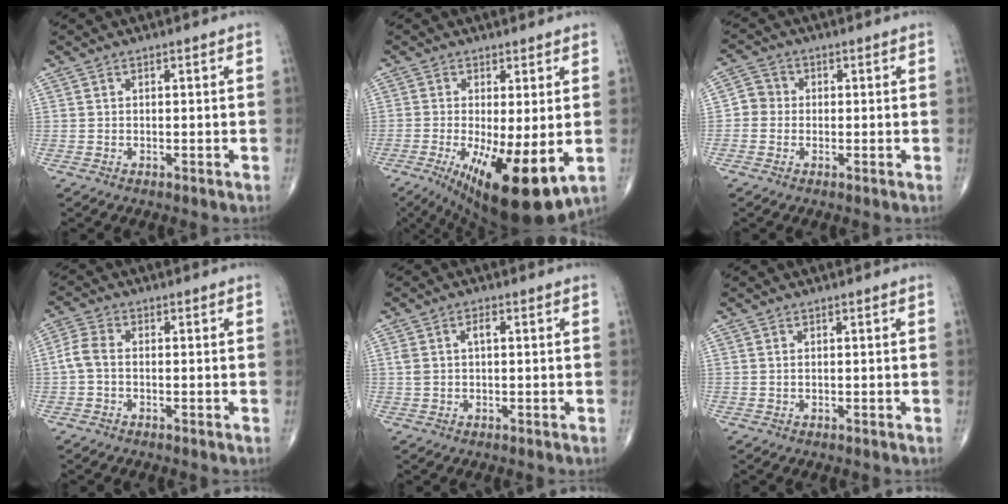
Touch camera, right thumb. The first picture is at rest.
{"total": 14.4, "force": [-3.6, 4.4, 13.2], "torque": [-0.210, -0.024, -0.041]}
{"total": 3.4, "force": [-0.4, 3.2, 1.0], "torque": [0.002, 0.008, -0.018]}
{"total": 3.6, "force": [-0.5, 2.2, 2.9], "torque": [-0.067, 0.010, -0.019]}
{"total": 4.2, "force": [1.1, 1.8, 3.6], "torque": [-0.079, 0.011, 0.024]}
{"total": 0.0}